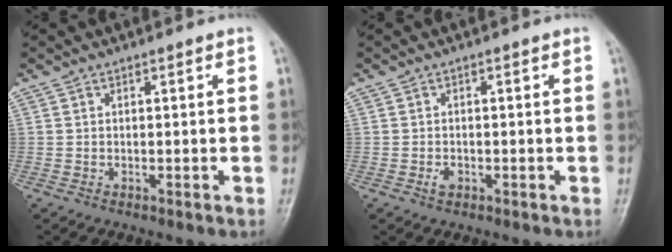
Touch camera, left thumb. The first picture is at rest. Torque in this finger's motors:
{"motor_torque": [-0.12, 0.09, 0.02, 0.02, 0.00]}